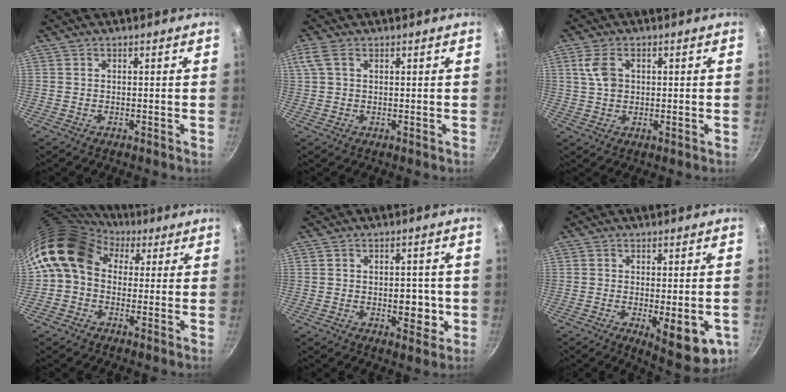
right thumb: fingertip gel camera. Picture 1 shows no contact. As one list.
[{"total": 3.4, "force": [1.3, 2.0, 2.4], "torque": [-0.052, 0.009, 0.029]}, {"total": 5.8, "force": [1.5, 4.9, 2.8], "torque": [-0.026, 0.002, 0.027]}, {"total": 12.1, "force": [3.1, 9.5, 6.8], "torque": [-0.098, 0.016, 0.030]}, {"total": 6.2, "force": [-1.0, 3.8, 4.8], "torque": [-0.034, 0.004, -0.011]}, {"total": 12.3, "force": [-3.7, 4.3, 10.9], "torque": [-0.123, -0.005, -0.038]}]